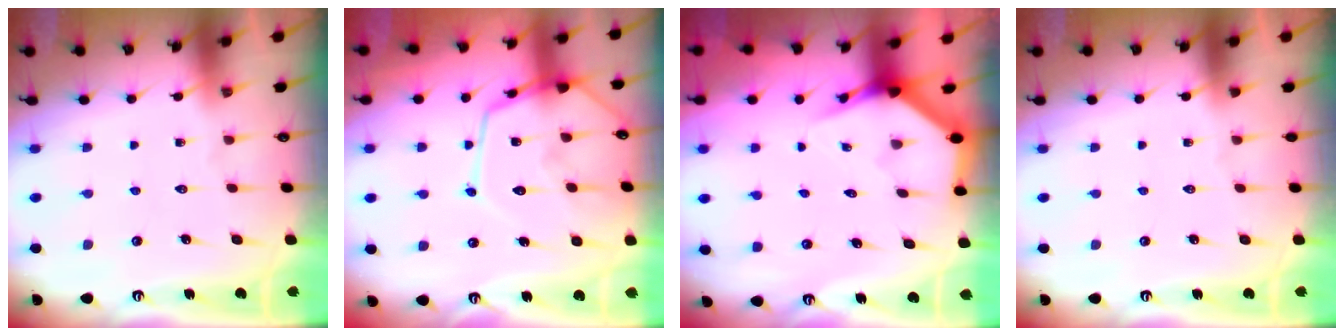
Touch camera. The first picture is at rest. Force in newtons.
{"total": 14.5, "press": 14.4, "slide": 1.3}
{"total": 3.9, "press": 3.9, "slide": 0.2}
{"total": 0.0}